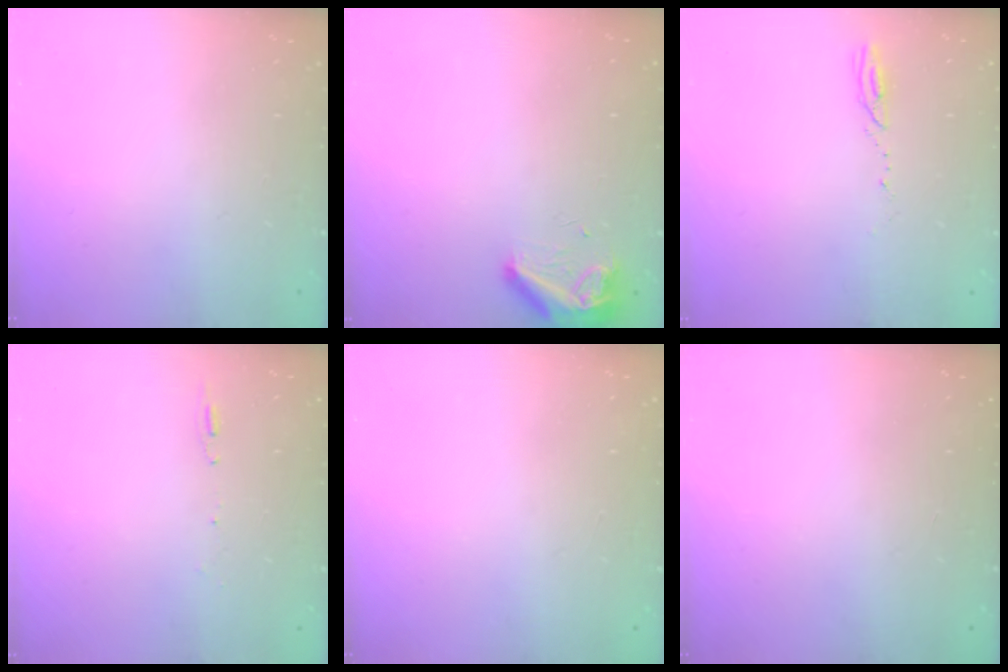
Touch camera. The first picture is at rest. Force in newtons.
{"total": 8.3, "press": 8.3, "slide": 0.9}
{"total": 2.6, "press": 2.6, "slide": 0.3}
{"total": 5.6, "press": 5.3, "slide": 1.7}
{"total": 1.0, "press": 0.0, "slide": 1.0}
{"total": 0.0}